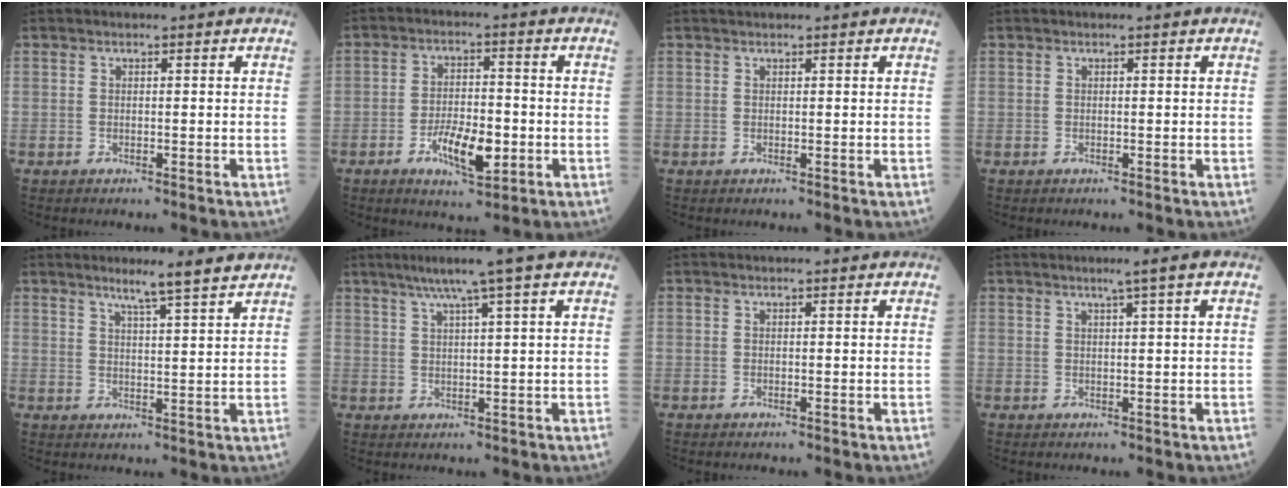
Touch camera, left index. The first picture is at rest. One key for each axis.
{"total": 7.4, "fx": -2.8, "fy": 2.6, "fz": 6.4, "tx": -0.113, "ty": -0.003, "tz": -0.047}
{"total": 0.6, "fx": 0.6, "fy": 0.0, "fz": 0.1, "tx": -0.005, "ty": 0.012, "tz": 0.013}
{"total": 0.0}
{"total": 5.9, "fx": 4.9, "fy": -0.8, "fz": 3.3, "tx": -0.055, "ty": -0.003, "tz": 0.070}
{"total": 6.2, "fx": 3.9, "fy": -1.0, "fz": 4.6, "tx": -0.077, "ty": 0.020, "tz": 0.066}
{"total": 0.0}
{"total": 2.3, "fx": 1.2, "fy": -0.7, "fz": 1.9, "tx": -0.032, "ty": -0.003, "tz": 0.023}